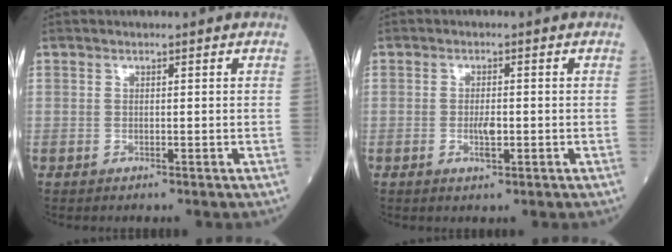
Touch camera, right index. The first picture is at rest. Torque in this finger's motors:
{"motor_torque": [0.54, -0.09, 0.26, 0.06]}